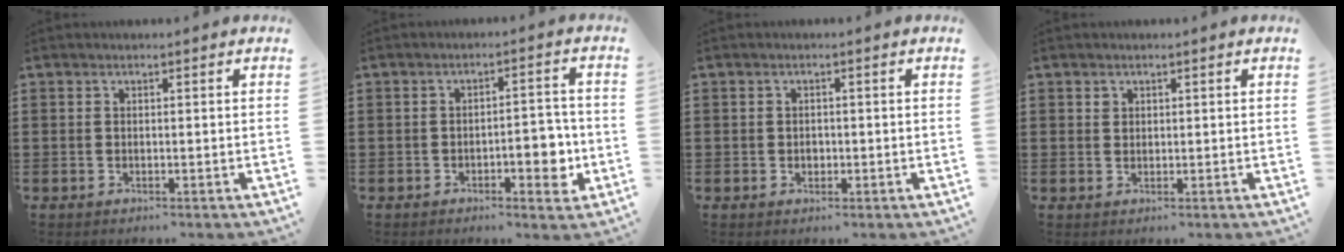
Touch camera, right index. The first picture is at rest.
{"total": 5.2, "force": [-1.8, 2.2, 4.3], "torque": [-0.055, 0.004, -0.036]}
{"total": 1.0, "force": [-0.2, 0.8, 0.6], "torque": [-0.014, 0.003, -0.004]}
{"total": 1.0, "force": [0.5, 0.8, 0.2], "torque": [-0.006, 0.002, 0.011]}